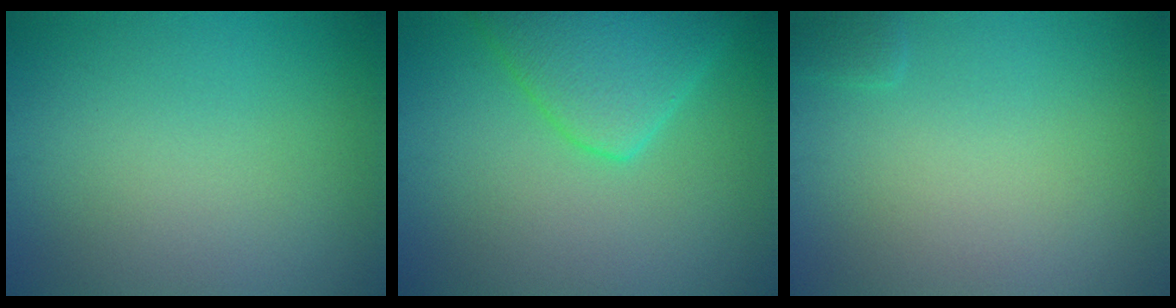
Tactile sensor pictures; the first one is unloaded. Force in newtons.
{"total": 5.2, "press": 5.2, "slide": 0.4}
{"total": 0.7, "press": 0.7, "slide": 0.1}